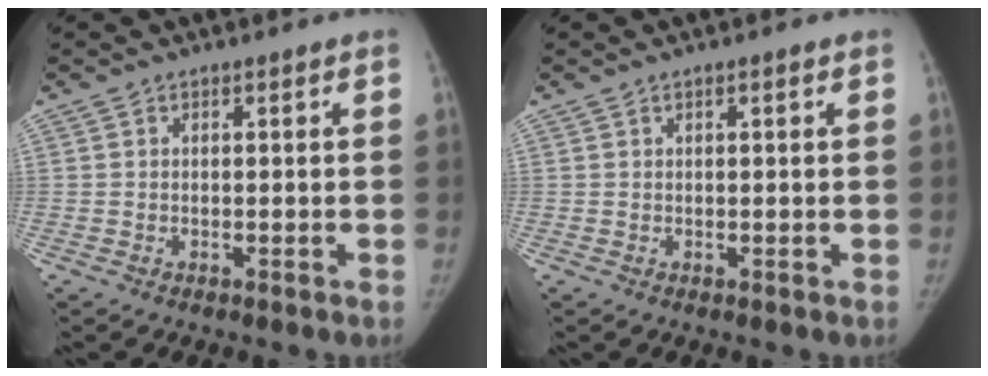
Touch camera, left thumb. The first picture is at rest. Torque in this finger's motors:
{"motor_torque": [-0.55, -0.05, -0.49, 0.23, -0.02]}